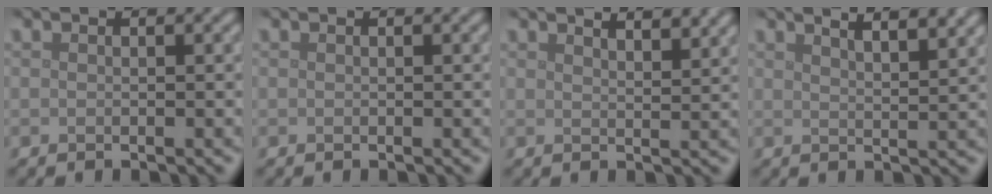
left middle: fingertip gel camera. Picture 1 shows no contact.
{"total": 0.0}
{"total": 4.9, "force": [3.8, 1.6, 2.7], "torque": [-0.012, 0.022, 0.025]}
{"total": 7.2, "force": [4.9, 2.6, 4.5], "torque": [-0.028, 0.036, 0.037]}